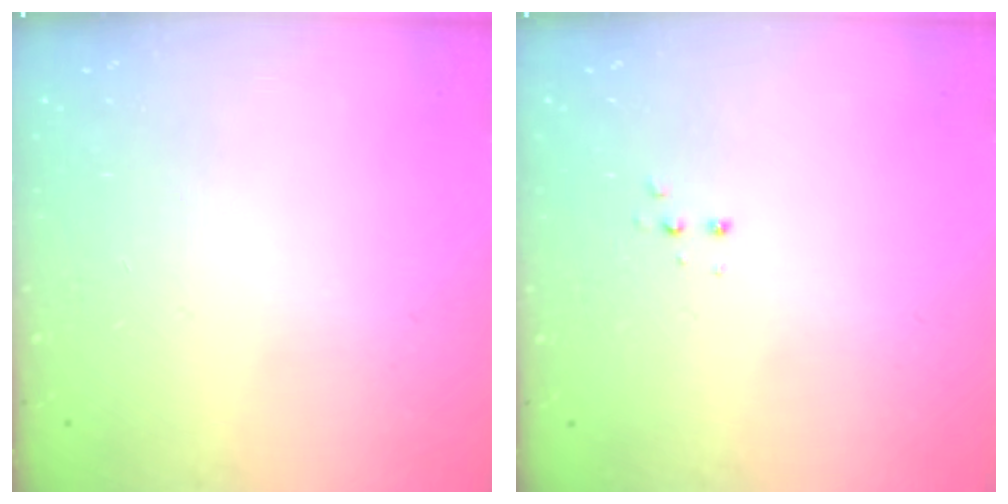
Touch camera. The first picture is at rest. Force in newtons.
{"total": 2.8, "press": 2.8, "slide": 0.5}